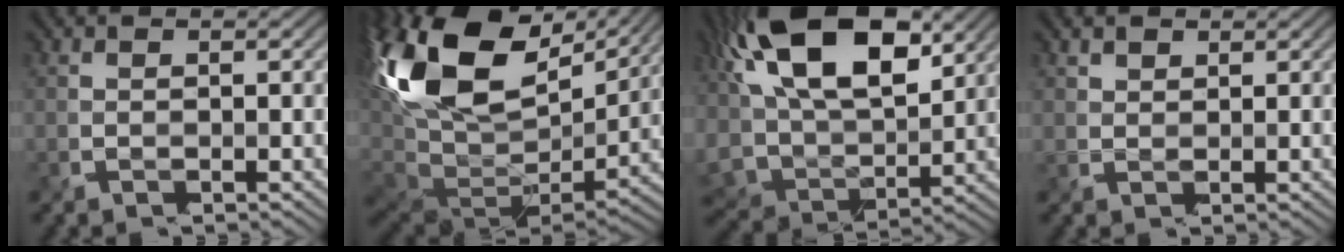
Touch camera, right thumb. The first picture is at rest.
{"total": 19.6, "force": [8.5, 10.3, 14.4], "torque": [-0.342, 0.018, 0.173]}
{"total": 17.6, "force": [7.9, 9.0, 12.8], "torque": [-0.283, 0.025, 0.139]}
{"total": 1.4, "force": [1.2, 0.5, 0.5], "torque": [-0.026, -0.009, 0.034]}